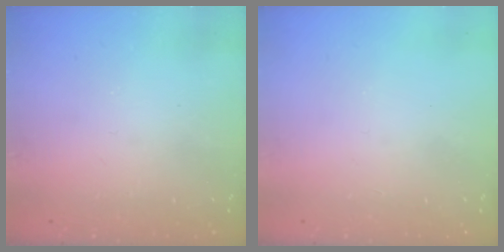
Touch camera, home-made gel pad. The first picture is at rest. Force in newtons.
{"total": 0.0}